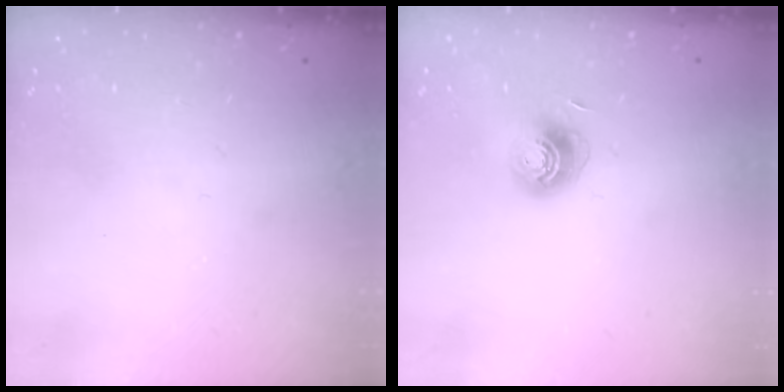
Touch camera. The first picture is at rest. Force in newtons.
{"total": 7.0, "press": 7.0, "slide": 0.5}